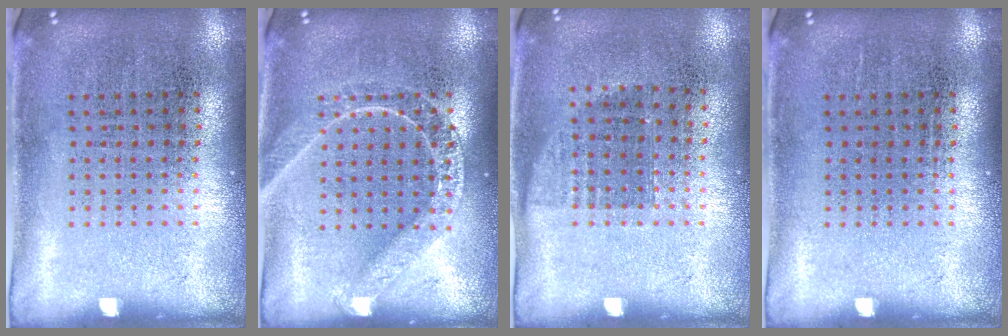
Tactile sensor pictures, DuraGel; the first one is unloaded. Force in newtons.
{"total": 2.2, "press": 2.2, "slide": 0.3}
{"total": 0.8, "press": 0.7, "slide": 0.4}
{"total": 0.0}